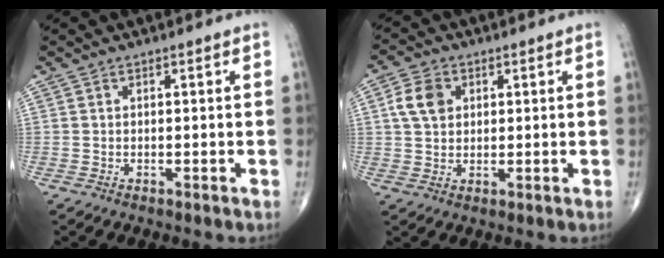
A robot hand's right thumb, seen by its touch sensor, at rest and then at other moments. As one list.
[{"total": 6.0, "force": [1.6, 4.5, 3.6], "torque": [-0.058, 0.001, 0.028]}]